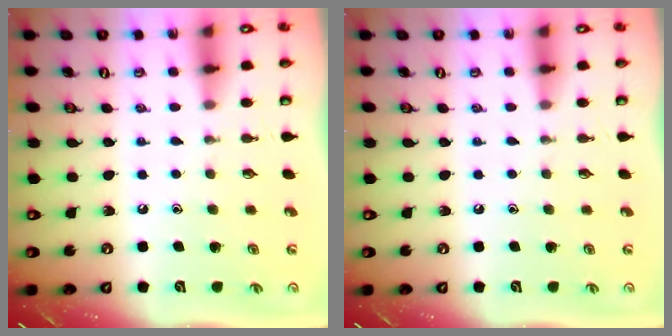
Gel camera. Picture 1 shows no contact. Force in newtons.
{"total": 0.0}